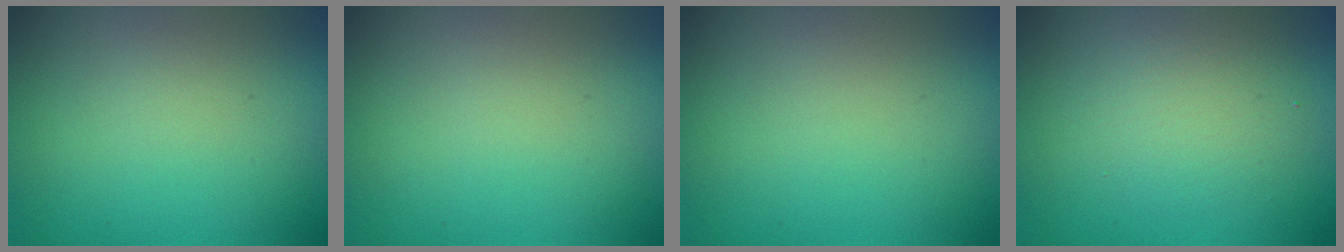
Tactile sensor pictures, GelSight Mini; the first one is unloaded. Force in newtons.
{"total": 0.0}
{"total": 0.0}
{"total": 3.3, "press": 3.3, "slide": 0.1}